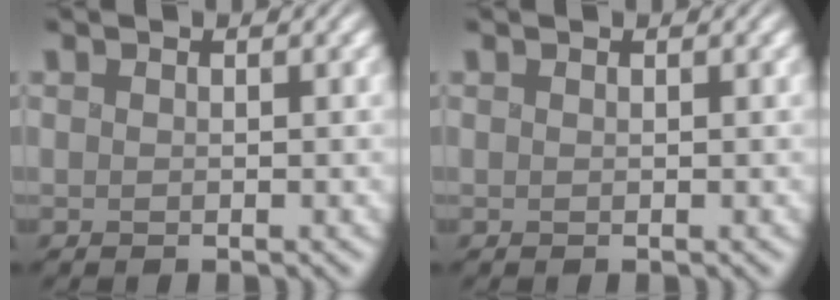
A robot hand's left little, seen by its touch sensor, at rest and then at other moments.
{"total": 0.0}